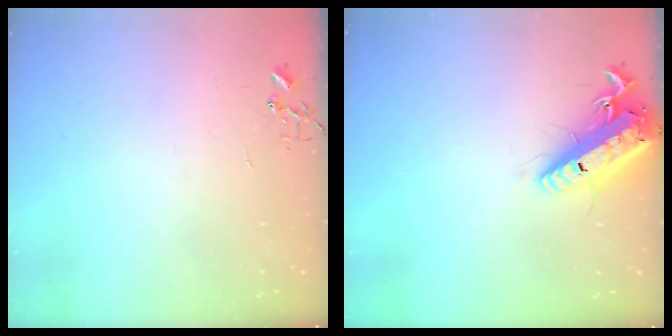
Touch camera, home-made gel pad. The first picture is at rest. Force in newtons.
{"total": 17.3, "press": 17.0, "slide": 3.4}